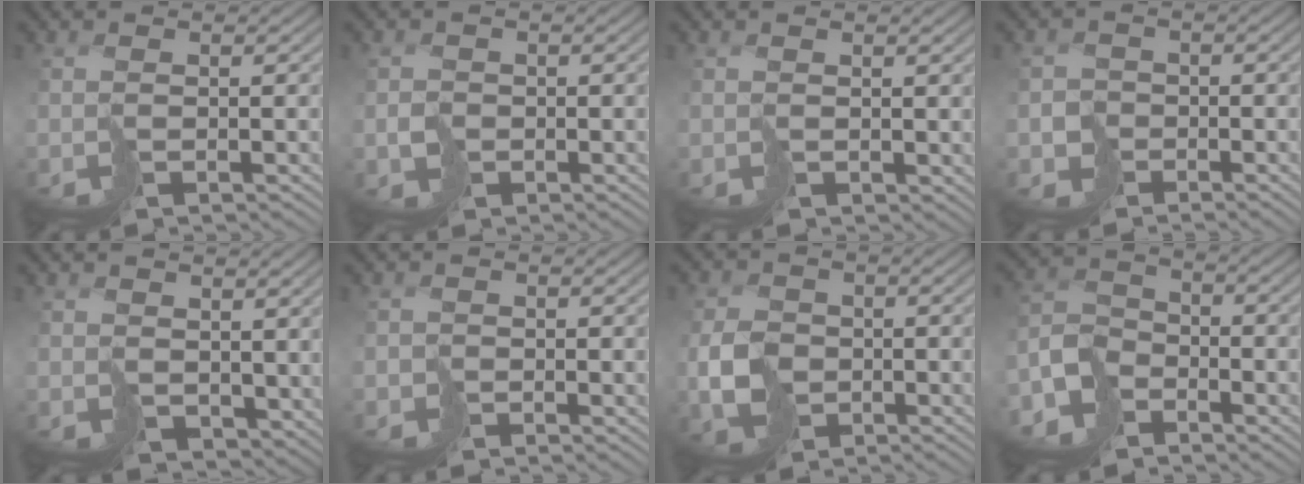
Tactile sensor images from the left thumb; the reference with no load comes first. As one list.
[{"total": 2.2, "force": [-0.7, 2.1, 0.3], "torque": [-0.004, -0.006, -0.017]}, {"total": 0.9, "force": [0.6, 0.6, 0.0], "torque": [-0.001, -0.003, 0.015]}, {"total": 2.7, "force": [-1.6, 2.2, 0.0], "torque": [0.006, -0.005, -0.041]}, {"total": 3.8, "force": [1.6, 2.9, 1.8], "torque": [-0.059, -0.015, 0.037]}, {"total": 1.4, "force": [-0.9, 1.1, 0.1], "torque": [-0.004, -0.006, -0.023]}, {"total": 5.5, "force": [-1.7, 4.4, 2.9], "torque": [-0.067, -0.012, -0.042]}, {"total": 6.4, "force": [-4.7, 4.0, 1.7], "torque": [-0.036, -0.006, -0.107]}]